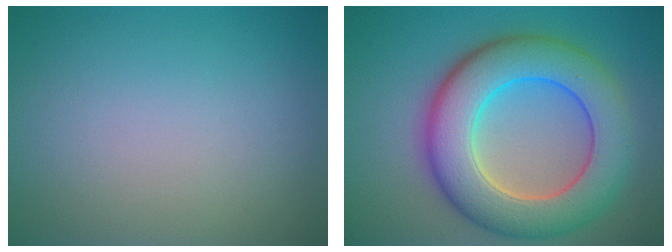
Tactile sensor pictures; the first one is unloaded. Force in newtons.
{"total": 10.2, "press": 10.2, "slide": 0.4}